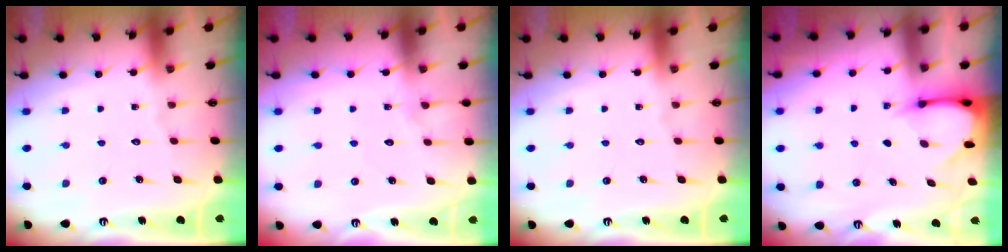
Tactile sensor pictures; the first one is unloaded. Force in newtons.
{"total": 5.2, "press": 5.1, "slide": 0.5}
{"total": 0.0}
{"total": 3.6, "press": 3.6, "slide": 0.3}